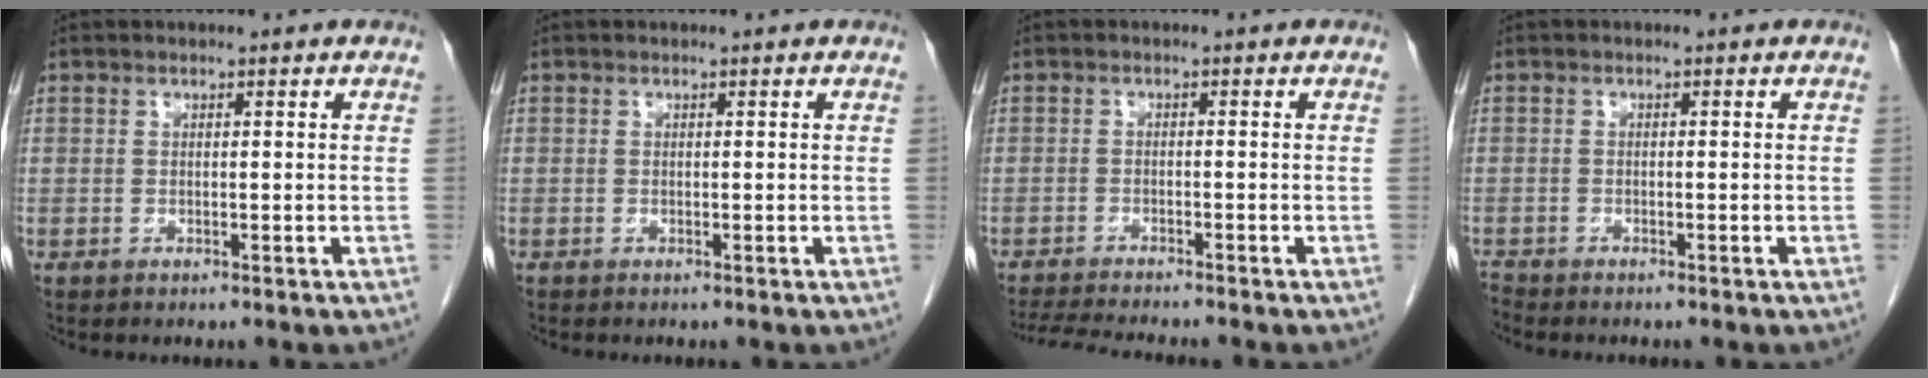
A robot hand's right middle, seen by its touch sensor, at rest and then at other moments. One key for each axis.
{"total": 0.0}
{"total": 8.9, "fx": -8.1, "fy": 0.1, "fz": 3.8, "tx": -0.055, "ty": -0.016, "tz": -0.125}
{"total": 1.5, "fx": -1.5, "fy": -0.1, "fz": 0.2, "tx": 0.001, "ty": -0.004, "tz": -0.023}